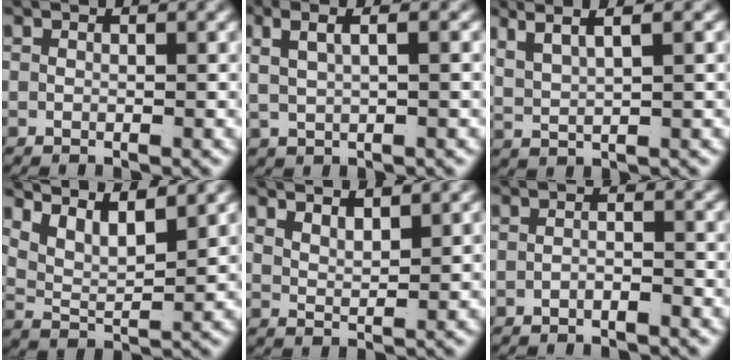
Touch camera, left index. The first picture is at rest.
{"total": 4.0, "force": [1.5, 1.9, 3.2], "torque": [-0.051, 0.018, 0.026]}
{"total": 5.2, "force": [2.8, 2.6, 3.6], "torque": [-0.067, 0.012, 0.047]}
{"total": 5.6, "force": [2.7, 3.2, 3.6], "torque": [-0.071, -0.011, 0.049]}
{"total": 2.4, "force": [2.1, 0.5, 1.1], "torque": [-0.024, -0.012, 0.043]}
{"total": 1.1, "force": [-1.0, 0.0, 0.4], "torque": [-0.004, -0.002, -0.019]}